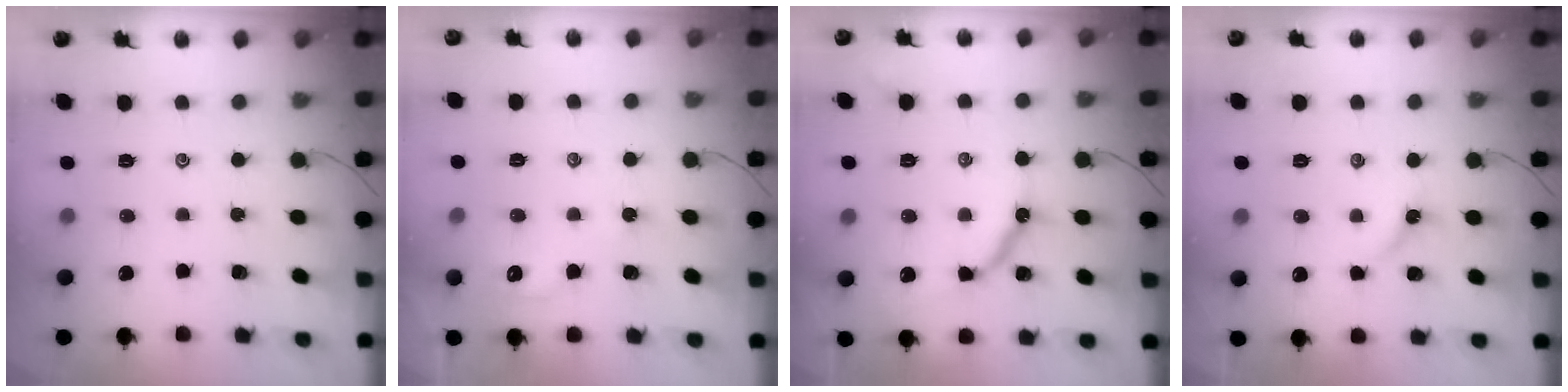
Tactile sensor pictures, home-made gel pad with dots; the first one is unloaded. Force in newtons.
{"total": 1.8, "press": 1.8, "slide": 0.3}
{"total": 8.9, "press": 8.9, "slide": 0.7}
{"total": 3.7, "press": 3.7, "slide": 0.5}